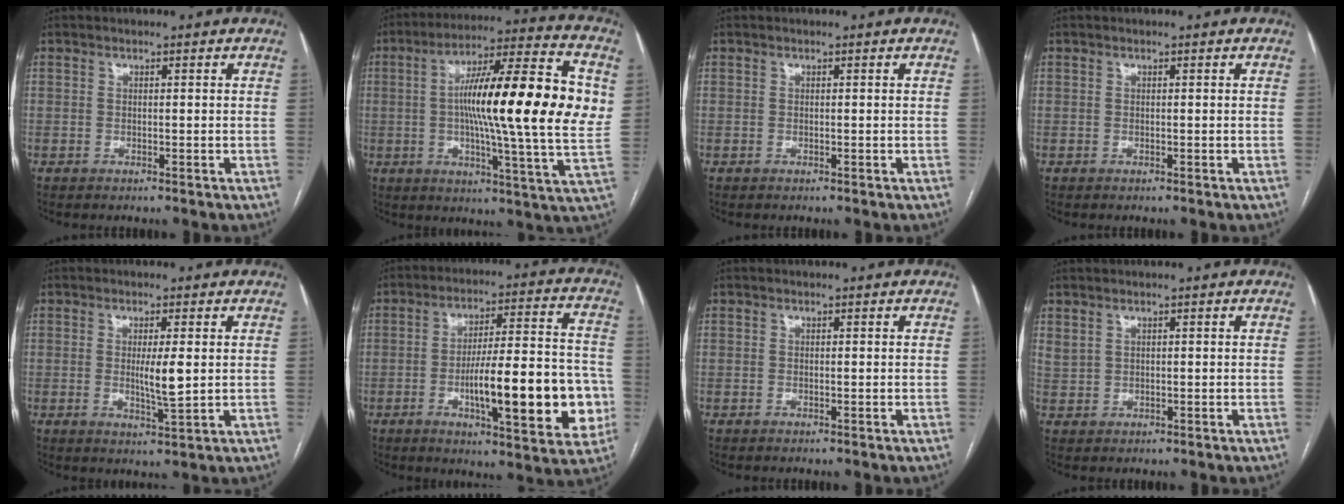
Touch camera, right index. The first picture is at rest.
{"total": 23.2, "force": [2.2, 1.6, 23.1], "torque": [-0.330, 0.018, 0.017]}
{"total": 0.0}
{"total": 0.0}
{"total": 4.4, "force": [0.3, 0.5, 4.4], "torque": [-0.075, -0.008, 0.005]}
{"total": 18.8, "force": [-4.5, 4.0, 17.9], "torque": [-0.239, 0.015, -0.056]}
{"total": 0.0}
{"total": 1.6, "force": [1.2, 0.8, 0.6], "torque": [-0.016, 0.007, 0.033]}